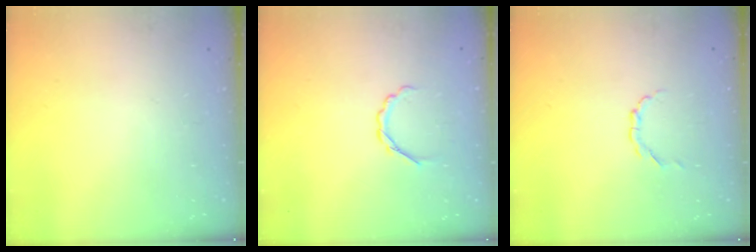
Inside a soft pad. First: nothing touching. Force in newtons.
{"total": 3.0, "press": 2.8, "slide": 0.9}
{"total": 2.1, "press": 2.0, "slide": 0.6}